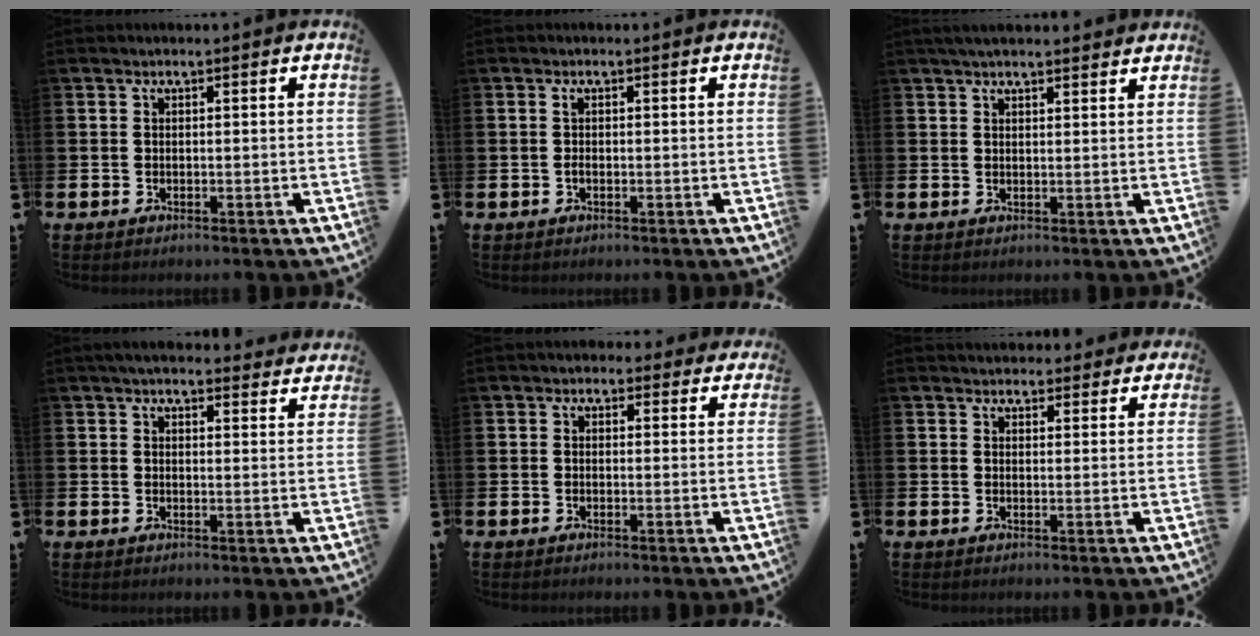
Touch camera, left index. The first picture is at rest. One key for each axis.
{"total": 0.9, "fx": 0.0, "fy": 0.4, "fz": 0.8, "tx": -0.023, "ty": 0.006, "tz": -0.001}
{"total": 2.8, "fx": 2.6, "fy": 0.4, "fz": 1.0, "tx": -0.020, "ty": -0.004, "tz": 0.047}
{"total": 4.2, "fx": 4.0, "fy": 0.7, "fz": 0.9, "tx": -0.021, "ty": -0.015, "tz": 0.074}
{"total": 1.9, "fx": 1.5, "fy": 1.2, "fz": 0.1, "tx": 0.004, "ty": 0.000, "tz": 0.024}
{"total": 3.2, "fx": 3.0, "fy": 1.1, "fz": -0.1, "tx": 0.006, "ty": -0.014, "tz": 0.054}